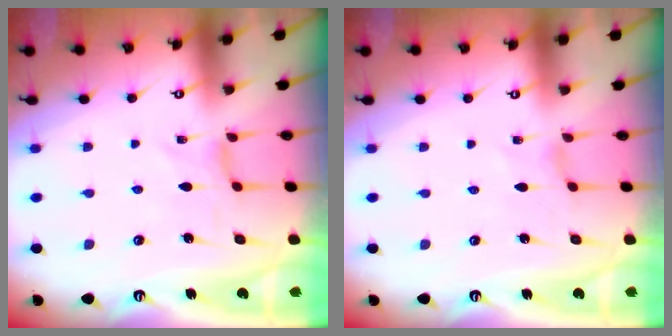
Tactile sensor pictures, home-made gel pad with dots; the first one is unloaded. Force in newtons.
{"total": 0.0}